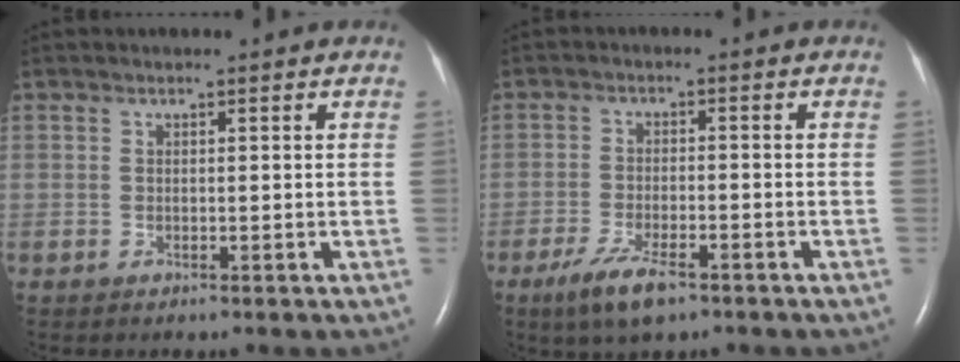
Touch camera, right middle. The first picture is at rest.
{"total": 6.2, "force": [-4.0, 1.5, 4.5], "torque": [-0.097, -0.012, -0.069]}